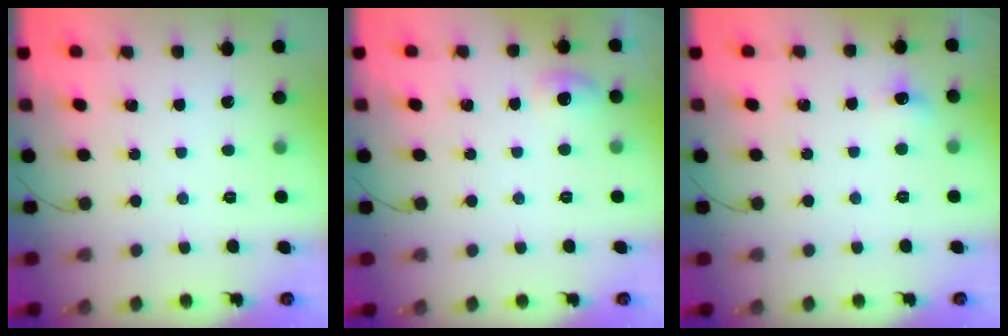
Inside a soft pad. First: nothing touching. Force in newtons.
{"total": 5.9, "press": 5.7, "slide": 1.6}
{"total": 6.0, "press": 5.7, "slide": 1.7}